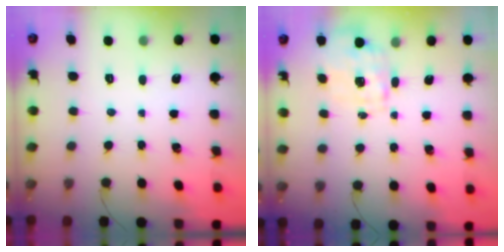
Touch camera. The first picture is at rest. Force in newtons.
{"total": 1.5, "press": 1.5, "slide": 0.5}